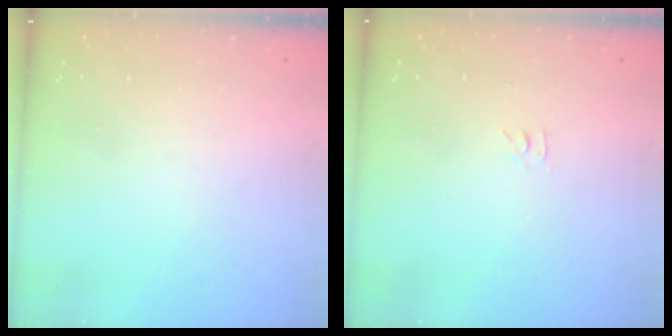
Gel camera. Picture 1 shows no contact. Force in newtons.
{"total": 2.8, "press": 2.8, "slide": 0.4}